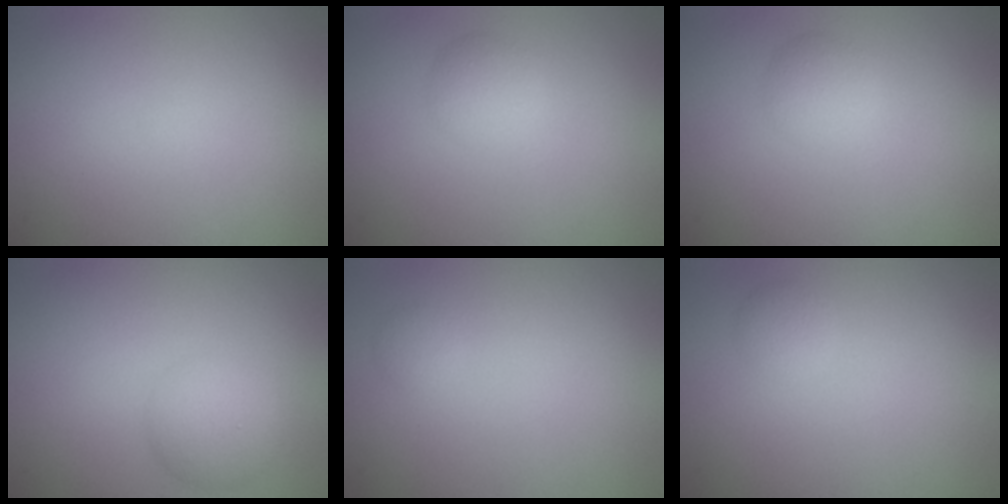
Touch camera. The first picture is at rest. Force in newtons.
{"total": 1.9, "press": 1.9, "slide": 0.1}
{"total": 1.9, "press": 1.9, "slide": 0.1}
{"total": 3.0, "press": 3.0, "slide": 0.1}
{"total": 0.7, "press": 0.7, "slide": 0.0}
{"total": 1.2, "press": 1.2, "slide": 0.0}